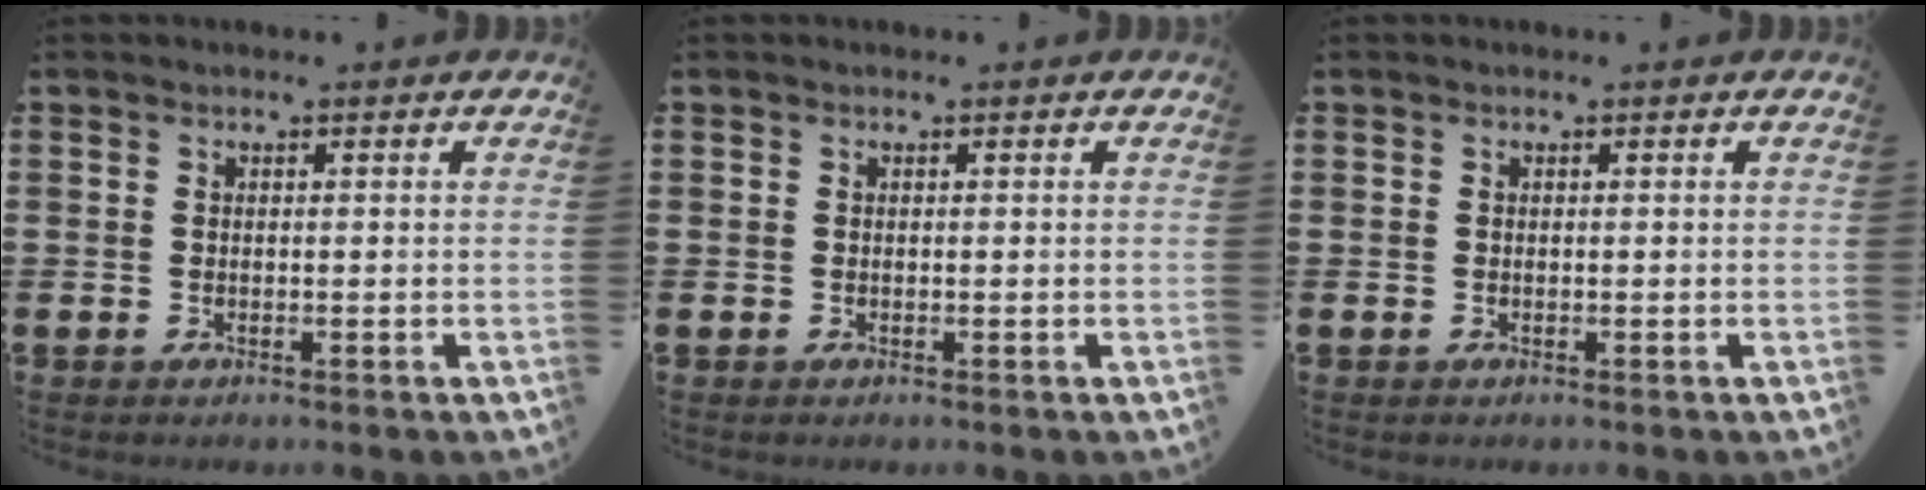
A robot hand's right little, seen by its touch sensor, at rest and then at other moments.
{"total": 0.0}
{"total": 0.0}